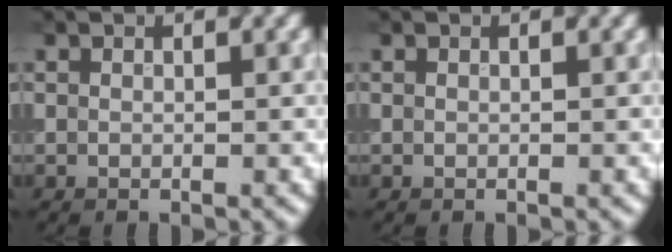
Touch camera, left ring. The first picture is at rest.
{"total": 0.0}